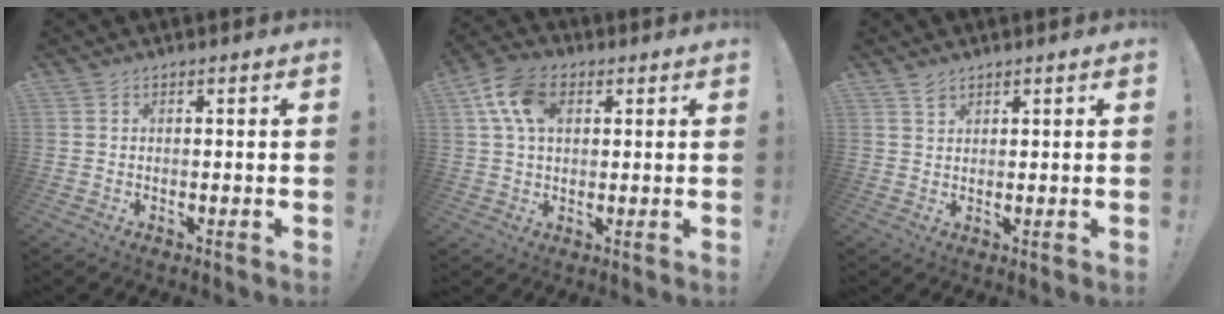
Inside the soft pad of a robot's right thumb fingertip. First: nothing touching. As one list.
[{"total": 11.5, "force": [3.5, 7.5, 8.0], "torque": [-0.137, 0.008, 0.068]}, {"total": 1.9, "force": [1.6, 0.8, 0.6], "torque": [0.002, -0.012, 0.028]}]